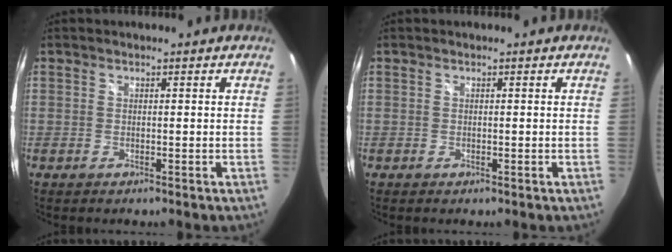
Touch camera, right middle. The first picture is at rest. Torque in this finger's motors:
{"motor_torque": [0.10, -0.13, 0.00, 0.01]}